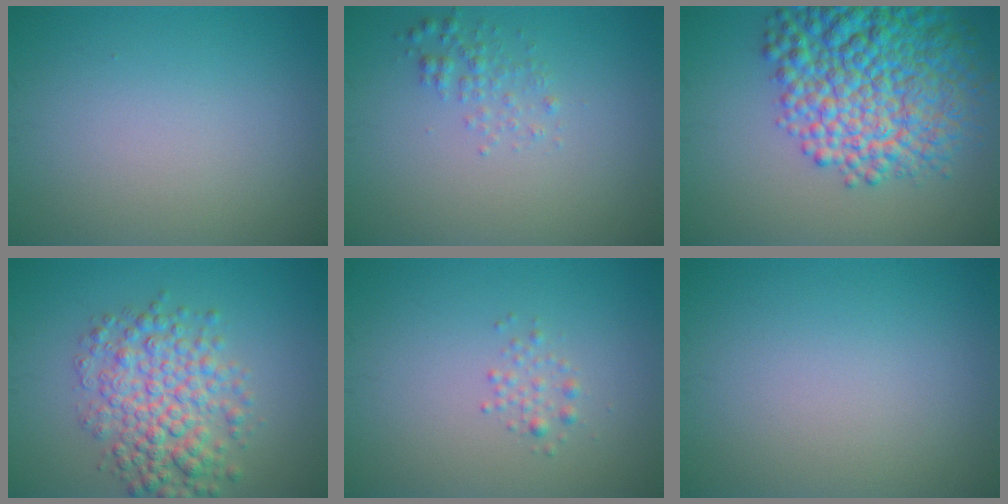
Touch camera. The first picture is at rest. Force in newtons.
{"total": 1.5, "press": 1.5, "slide": 0.0}
{"total": 11.5, "press": 11.5, "slide": 0.5}
{"total": 5.9, "press": 5.9, "slide": 0.1}
{"total": 1.2, "press": 1.2, "slide": 0.0}
{"total": 0.0}